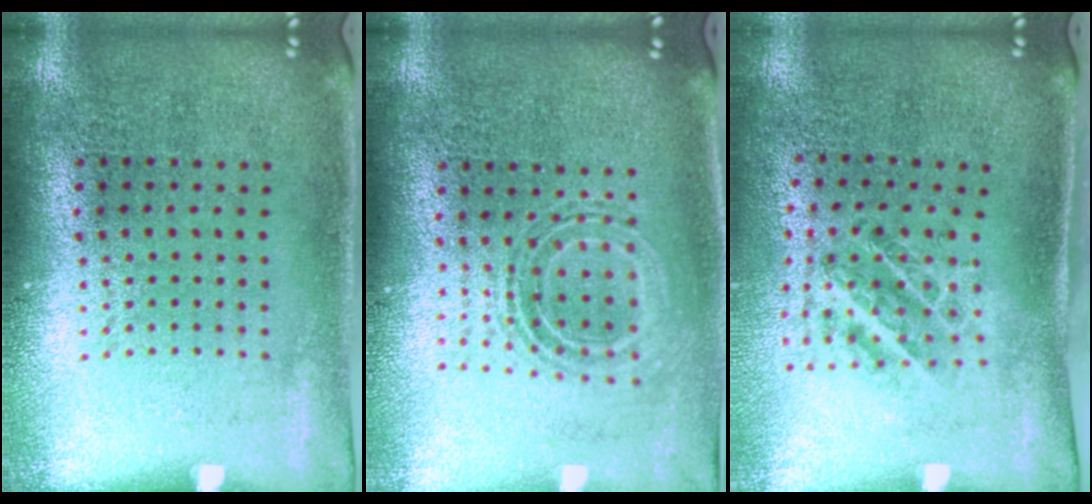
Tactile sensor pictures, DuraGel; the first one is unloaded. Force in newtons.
{"total": 0.7, "press": 0.7, "slide": 0.2}
{"total": 1.1, "press": 1.0, "slide": 0.3}